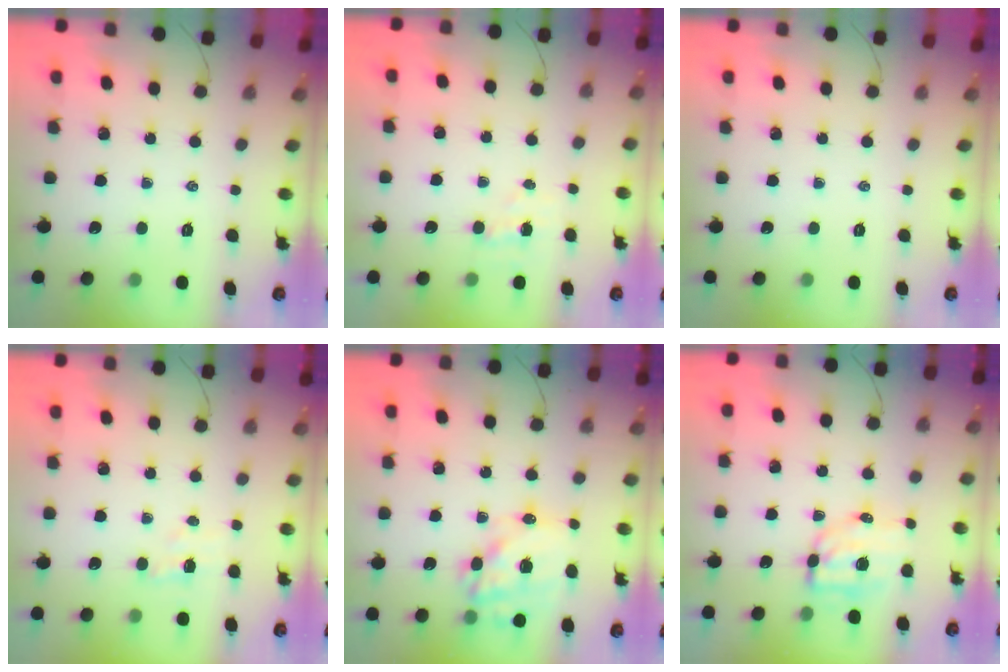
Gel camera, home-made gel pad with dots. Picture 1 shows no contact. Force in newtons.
{"total": 3.0, "press": 2.9, "slide": 0.9}
{"total": 0.0}
{"total": 4.2, "press": 4.0, "slide": 1.3}
{"total": 18.2, "press": 17.8, "slide": 3.8}
{"total": 7.1, "press": 7.1, "slide": 1.0}